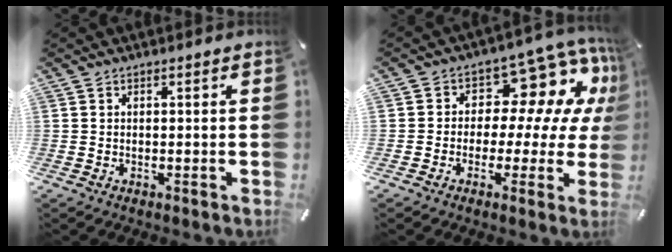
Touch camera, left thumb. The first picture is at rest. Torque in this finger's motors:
{"motor_torque": [0.47, -0.04, 0.31, 0.19, 0.00]}